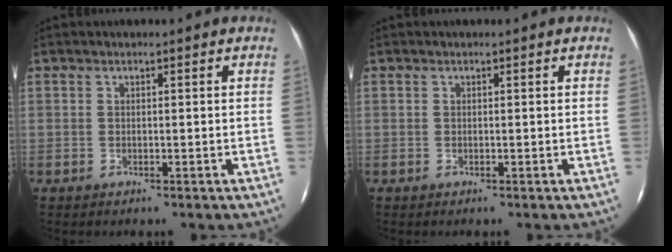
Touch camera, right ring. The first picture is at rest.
{"total": 0.0}